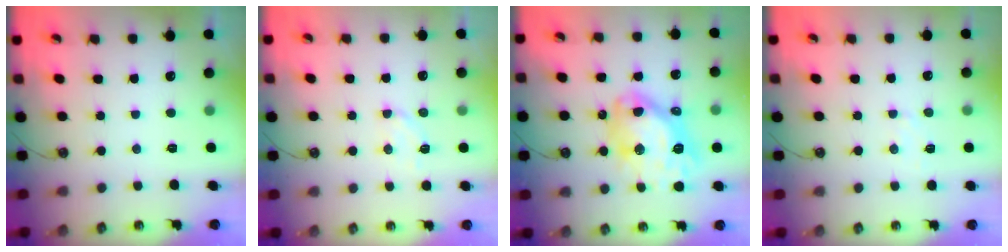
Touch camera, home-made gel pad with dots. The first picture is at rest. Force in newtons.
{"total": 5.8, "press": 5.7, "slide": 1.2}
{"total": 16.7, "press": 16.6, "slide": 1.7}
{"total": 4.6, "press": 4.5, "slide": 0.6}